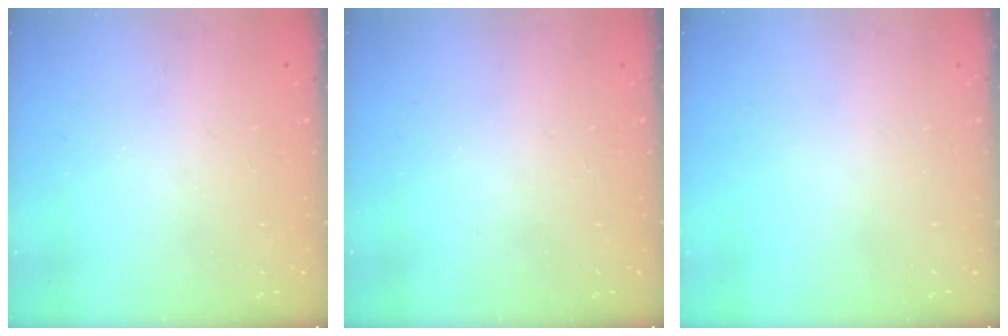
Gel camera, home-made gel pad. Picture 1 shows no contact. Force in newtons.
{"total": 0.0}
{"total": 0.0}